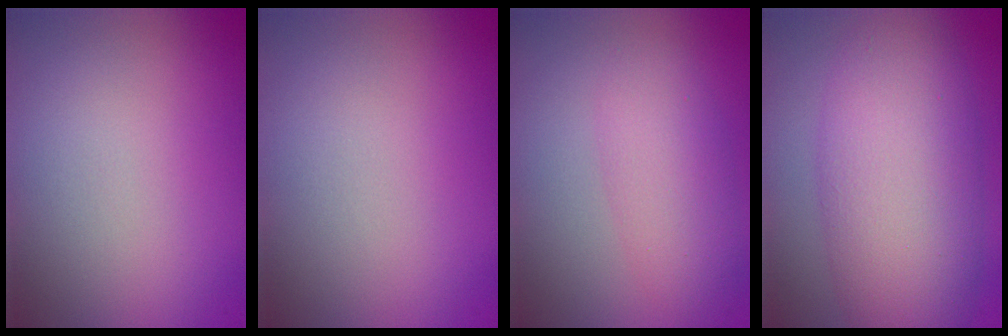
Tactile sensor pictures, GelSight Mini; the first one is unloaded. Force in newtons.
{"total": 0.0}
{"total": 4.0, "press": 4.0, "slide": 0.2}
{"total": 9.6, "press": 9.6, "slide": 0.2}